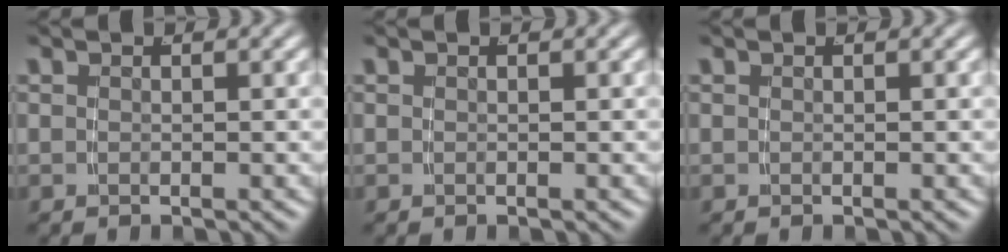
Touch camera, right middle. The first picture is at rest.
{"total": 0.0}
{"total": 0.0}